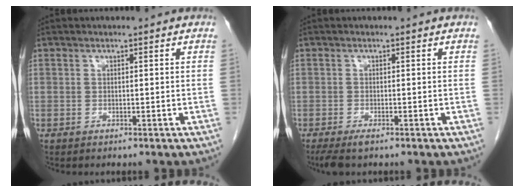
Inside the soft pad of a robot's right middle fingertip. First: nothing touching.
{"total": 3.7, "force": [-2.5, 0.9, 2.5], "torque": [-0.051, -0.010, -0.043]}